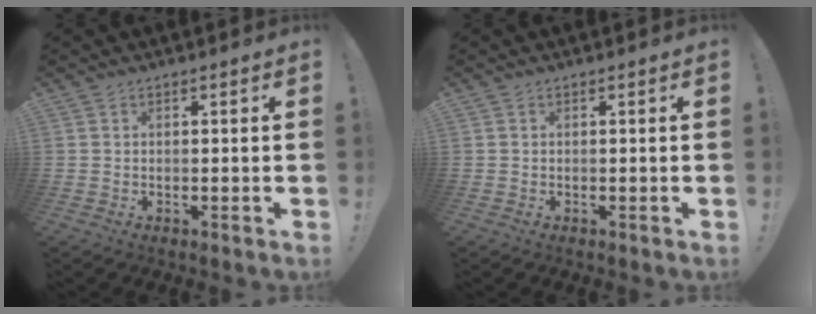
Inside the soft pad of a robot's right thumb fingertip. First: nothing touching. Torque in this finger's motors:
{"motor_torque": [0.01, 0.15, 0.04, -0.13, 0.00]}